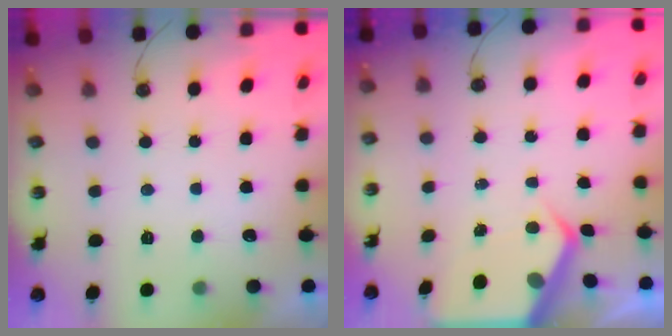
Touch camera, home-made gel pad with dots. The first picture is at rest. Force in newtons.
{"total": 5.2, "press": 5.2, "slide": 0.3}